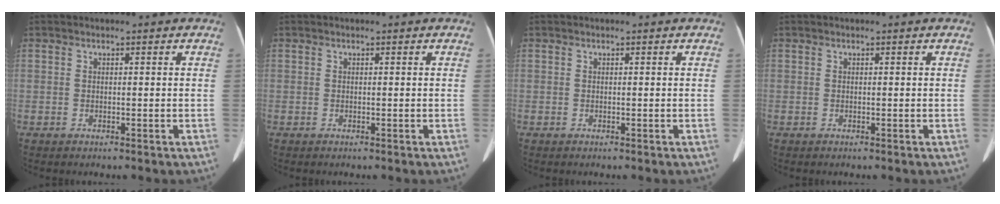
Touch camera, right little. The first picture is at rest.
{"total": 0.0}
{"total": 0.0}
{"total": 0.0}